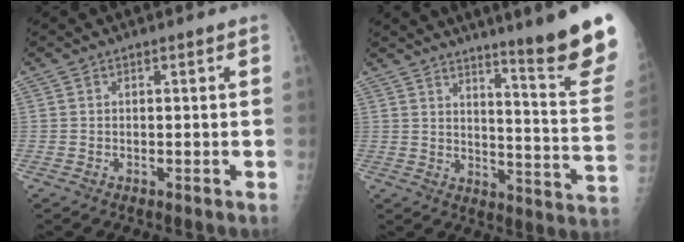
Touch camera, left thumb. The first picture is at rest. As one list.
[{"total": 18.8, "force": [13.9, 0.3, 12.6], "torque": [-0.136, -0.116, 0.182]}]